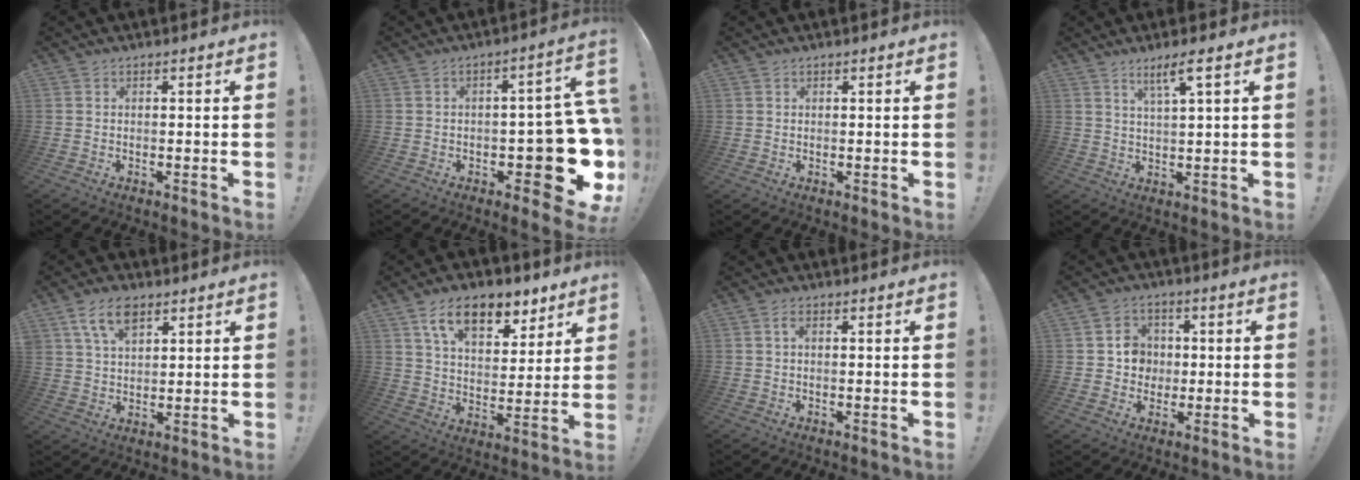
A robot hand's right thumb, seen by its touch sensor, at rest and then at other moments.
{"total": 17.5, "force": [-5.5, 7.0, 15.1], "torque": [-0.169, 0.025, -0.080]}
{"total": 1.4, "force": [0.8, 1.1, 0.0], "torque": [0.001, -0.005, 0.015]}
{"total": 5.6, "force": [3.4, 0.0, 4.5], "torque": [-0.080, -0.012, 0.052]}
{"total": 9.5, "force": [5.6, 5.3, 5.5], "torque": [-0.105, -0.008, 0.108]}
{"total": 15.1, "force": [9.2, 8.0, 9.0], "torque": [-0.140, -0.040, 0.162]}
{"total": 1.8, "force": [0.5, 0.9, 1.5], "torque": [-0.028, 0.004, 0.007]}
{"total": 7.8, "force": [0.6, 7.5, 2.4], "torque": [-0.038, 0.004, 0.019]}